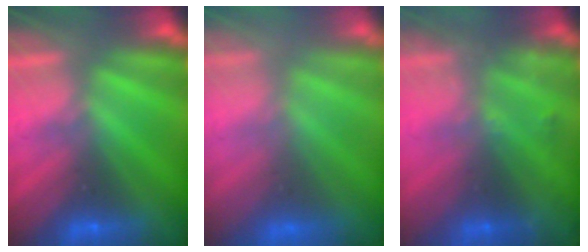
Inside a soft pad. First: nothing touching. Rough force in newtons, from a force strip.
{"total": 7.7}
{"total": 2.0}